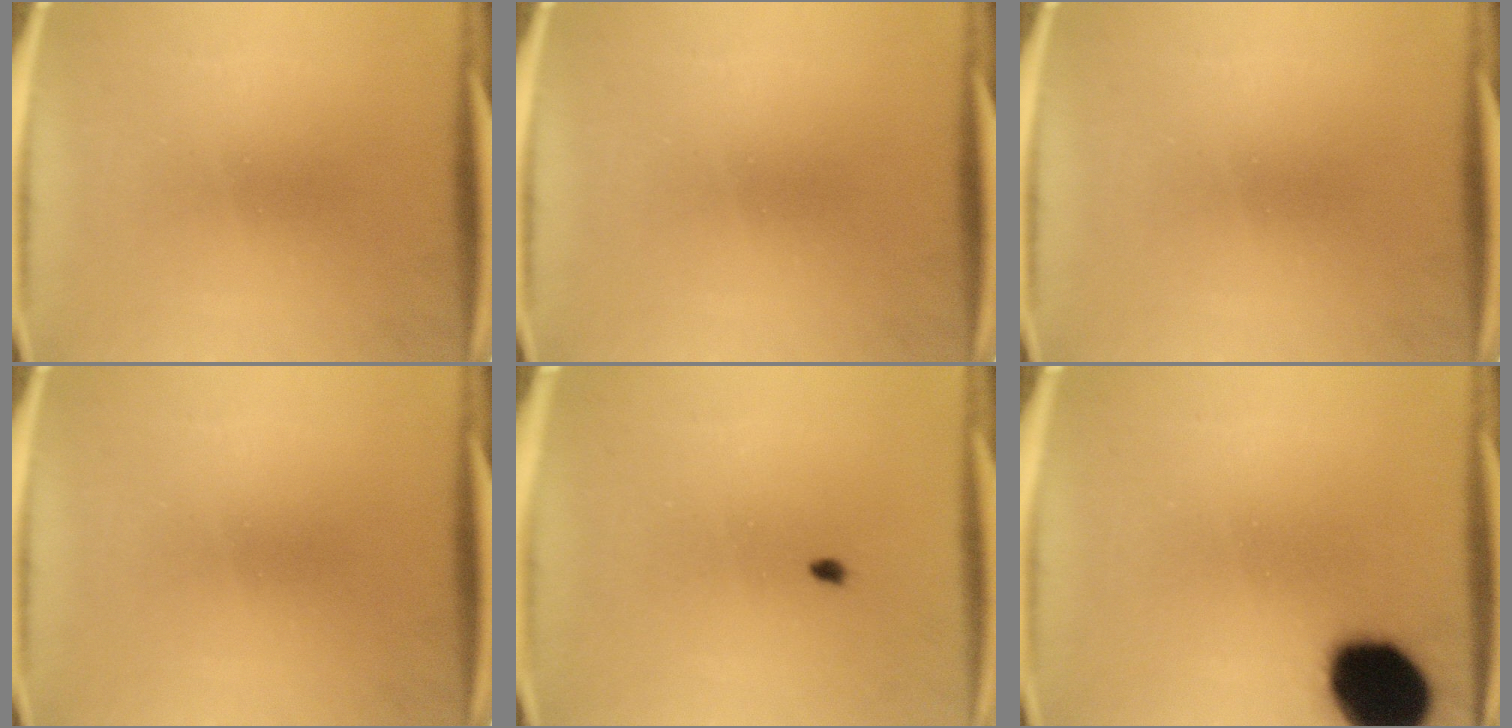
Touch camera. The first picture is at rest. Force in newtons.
{"total": 0.0}
{"total": 0.0}
{"total": 0.0}
{"total": 1.4}
{"total": 19.2}